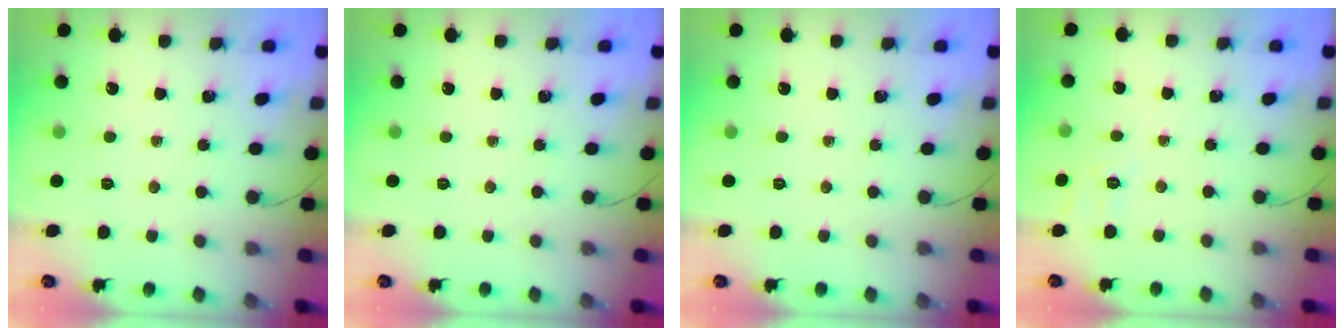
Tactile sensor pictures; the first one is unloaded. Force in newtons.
{"total": 0.0}
{"total": 0.0}
{"total": 2.8, "press": 2.0, "slide": 2.0}